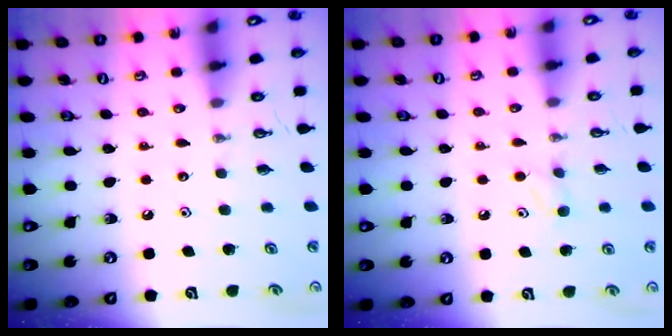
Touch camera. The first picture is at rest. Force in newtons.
{"total": 3.8, "press": 3.7, "slide": 0.5}